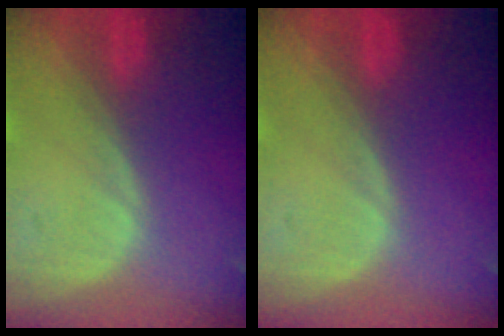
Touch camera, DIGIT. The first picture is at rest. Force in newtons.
{"total": 0.0}